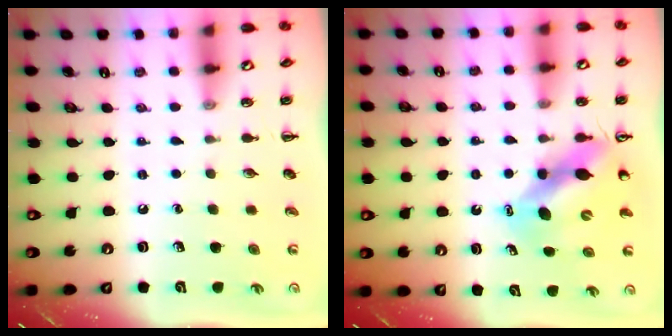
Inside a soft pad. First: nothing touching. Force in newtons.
{"total": 10.7, "press": 10.2, "slide": 3.1}